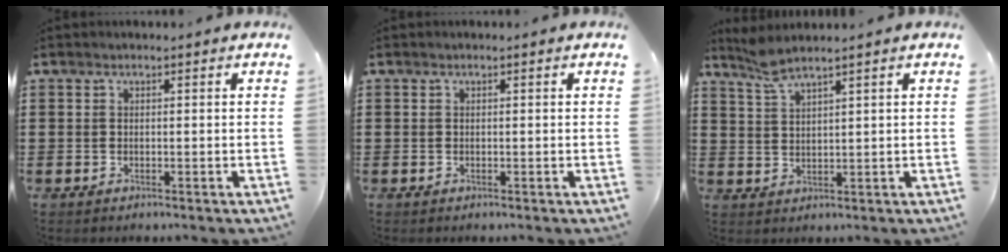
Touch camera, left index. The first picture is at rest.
{"total": 0.0}
{"total": 4.0, "force": [3.2, 0.3, 2.4], "torque": [-0.056, -0.002, 0.058]}